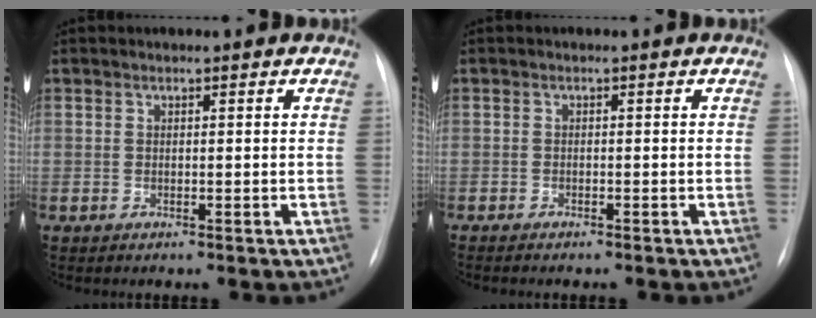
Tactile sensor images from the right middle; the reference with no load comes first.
{"total": 2.2, "force": [-1.9, 0.4, 1.1], "torque": [-0.019, -0.005, -0.019]}